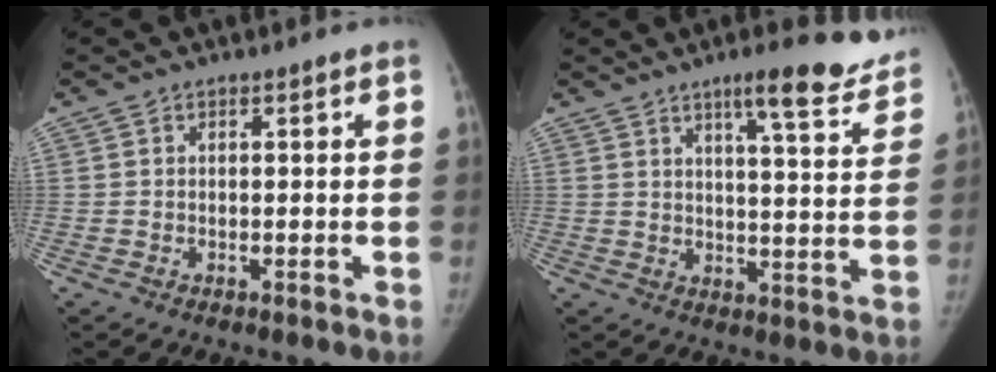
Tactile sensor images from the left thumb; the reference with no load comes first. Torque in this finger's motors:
{"motor_torque": [0.68, -0.54, 0.97, -0.60, 0.12]}